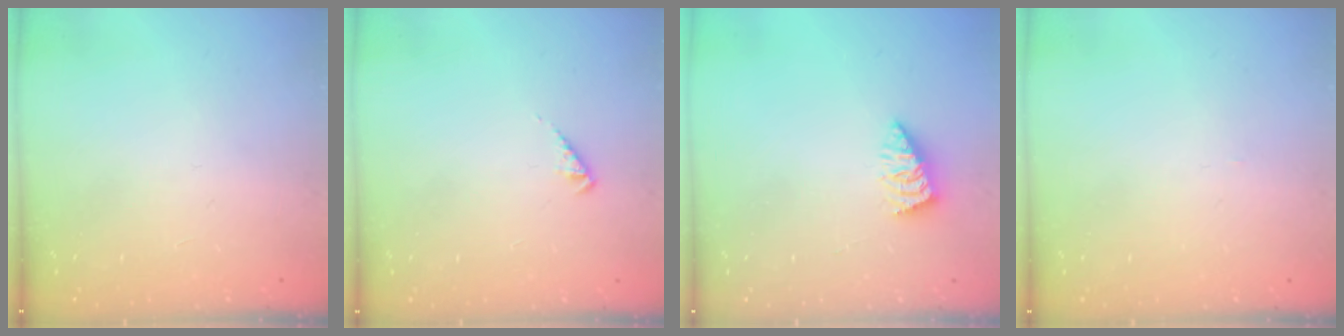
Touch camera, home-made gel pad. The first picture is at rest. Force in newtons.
{"total": 1.8, "press": 1.7, "slide": 0.4}
{"total": 1.7, "press": 1.7, "slide": 0.1}
{"total": 0.0}